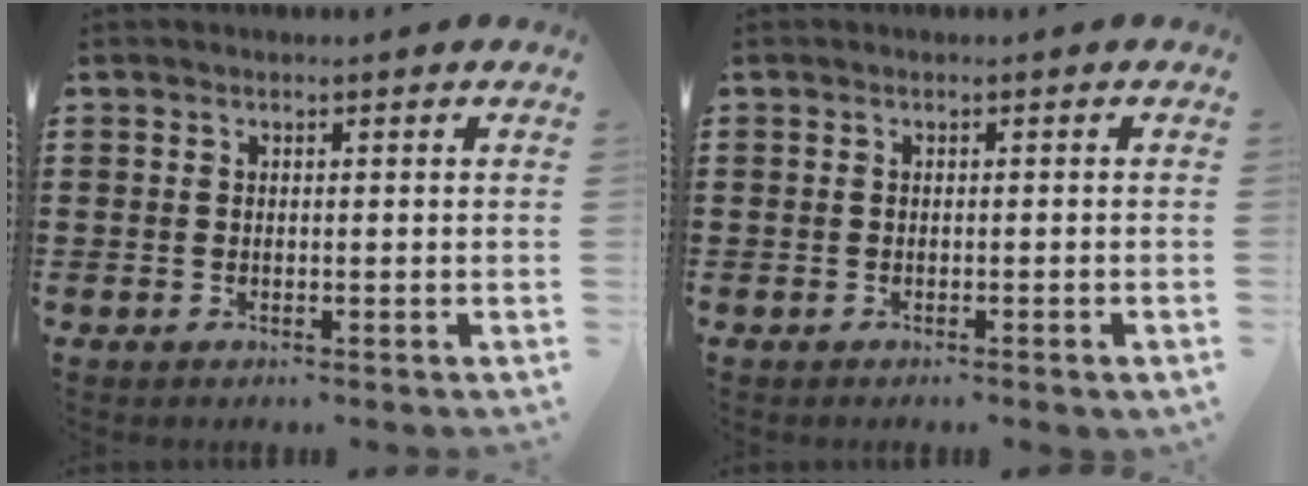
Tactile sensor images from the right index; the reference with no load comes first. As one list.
[{"total": 0.5, "force": [-0.4, -0.1, 0.3], "torque": [-0.006, -0.002, -0.008]}]